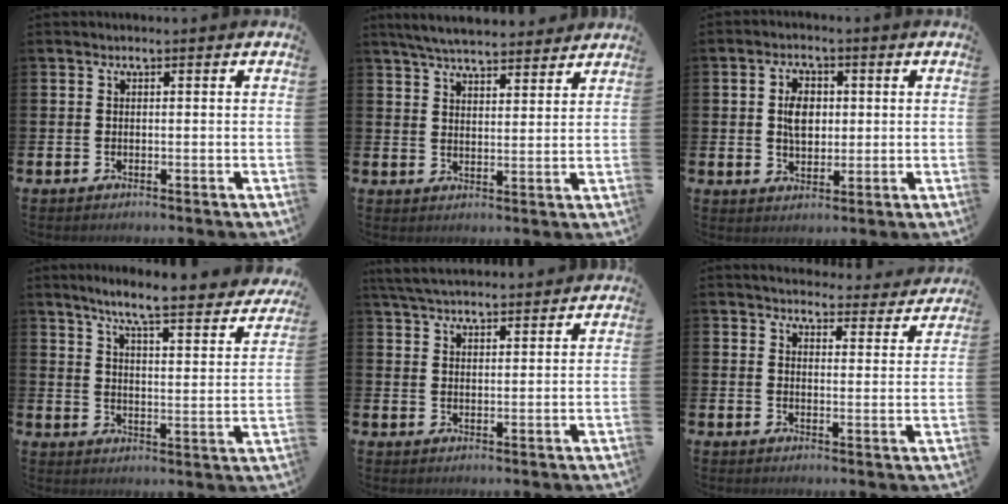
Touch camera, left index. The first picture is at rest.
{"total": 5.9, "force": [5.7, 0.8, 1.3], "torque": [-0.039, -0.025, 0.103]}
{"total": 4.6, "force": [0.8, 3.1, 3.2], "torque": [-0.053, 0.006, 0.009]}
{"total": 7.1, "force": [6.4, 0.2, 3.1], "torque": [-0.082, -0.046, 0.106]}
{"total": 4.9, "force": [4.8, 0.7, 1.0], "torque": [-0.029, -0.020, 0.088]}
{"total": 4.2, "force": [4.0, 1.0, 0.3], "torque": [-0.009, -0.032, 0.068]}